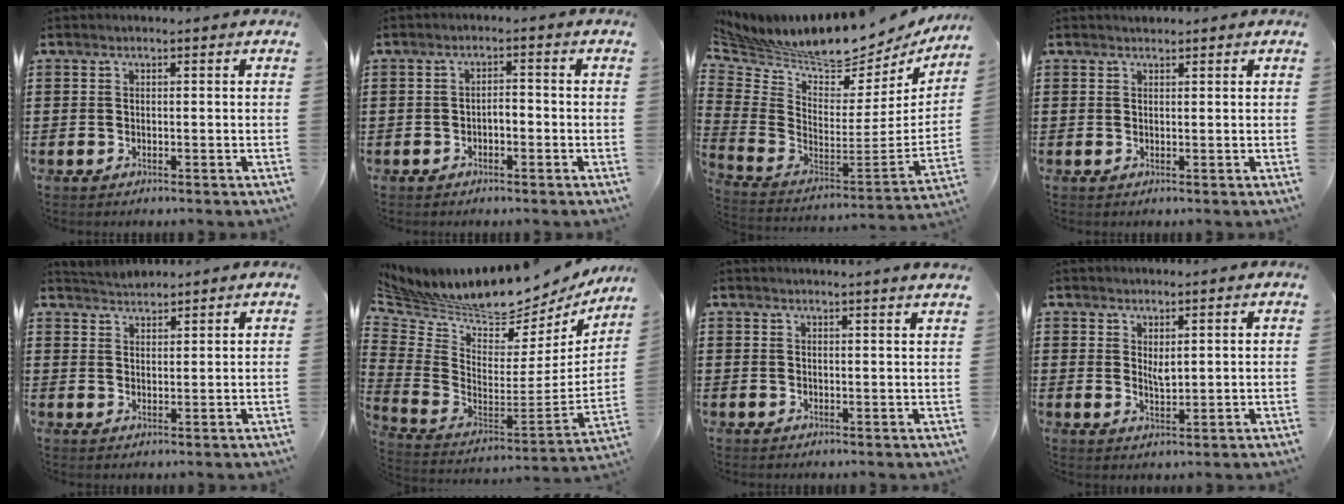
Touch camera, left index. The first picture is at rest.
{"total": 1.9, "force": [-1.1, 0.8, 1.4], "torque": [-0.029, 0.003, -0.024]}
{"total": 6.5, "force": [6.2, 0.8, 1.7], "torque": [-0.075, -0.072, 0.100]}
{"total": 0.8, "force": [0.8, 0.2, 0.1], "torque": [-0.003, 0.001, 0.015]}
{"total": 2.5, "force": [2.5, 0.3, 0.0], "torque": [-0.008, -0.004, 0.048]}
{"total": 6.6, "force": [6.4, 0.8, 1.7], "torque": [-0.075, -0.070, 0.104]}
{"total": 1.8, "force": [1.6, -0.5, 0.3], "torque": [-0.008, -0.001, 0.032]}
{"total": 2.4, "force": [1.6, 0.9, 1.6], "torque": [-0.026, -0.002, 0.027]}